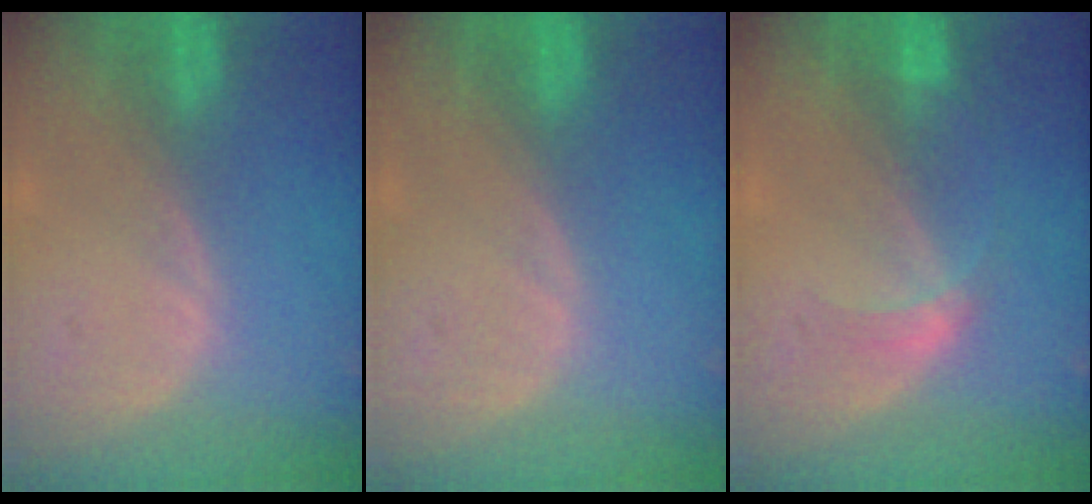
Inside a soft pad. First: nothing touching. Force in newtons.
{"total": 0.0}
{"total": 2.5, "press": 2.5, "slide": 0.1}